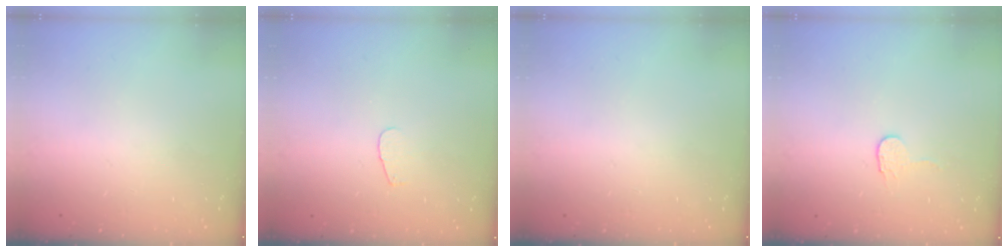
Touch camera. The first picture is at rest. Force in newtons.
{"total": 3.3, "press": 3.3, "slide": 0.3}
{"total": 0.0}
{"total": 3.2, "press": 3.2, "slide": 0.3}